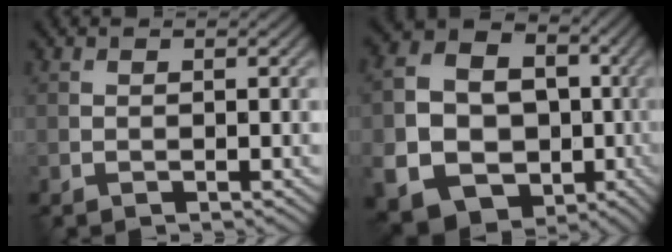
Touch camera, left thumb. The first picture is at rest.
{"total": 17.4, "force": [-4.5, 14.9, 7.8], "torque": [-0.189, -0.040, -0.095]}